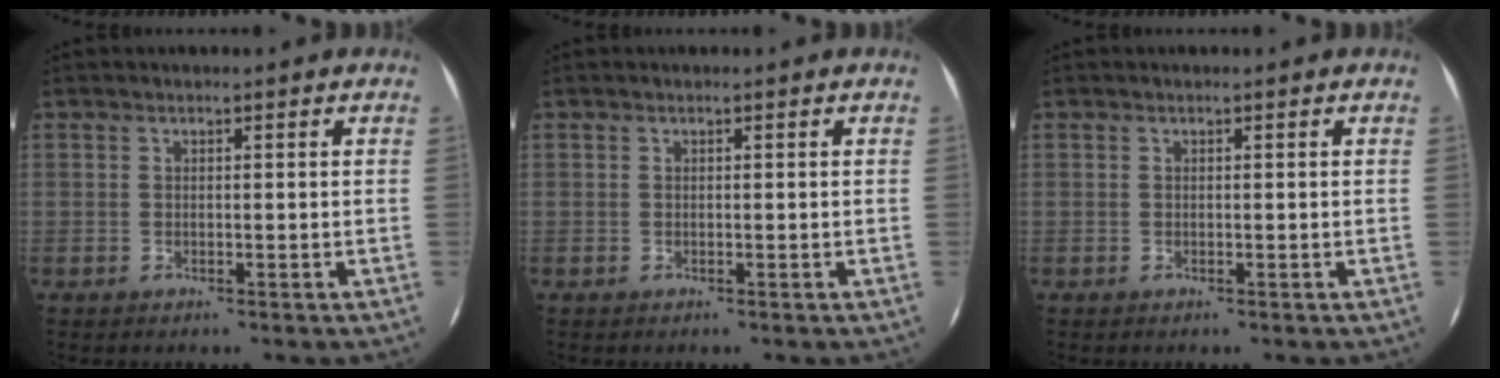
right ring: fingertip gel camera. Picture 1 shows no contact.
{"total": 0.0}
{"total": 0.0}